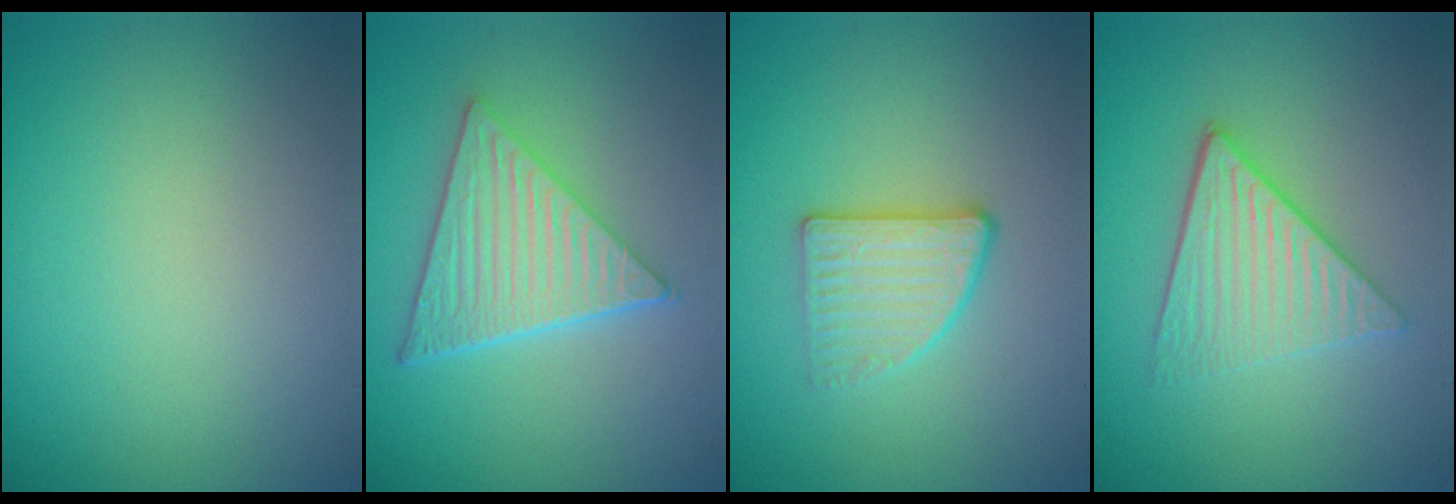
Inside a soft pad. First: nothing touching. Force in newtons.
{"total": 6.1, "press": 4.6, "slide": 4.1}
{"total": 2.9, "press": 2.5, "slide": 1.4}
{"total": 3.9, "press": 3.3, "slide": 2.0}